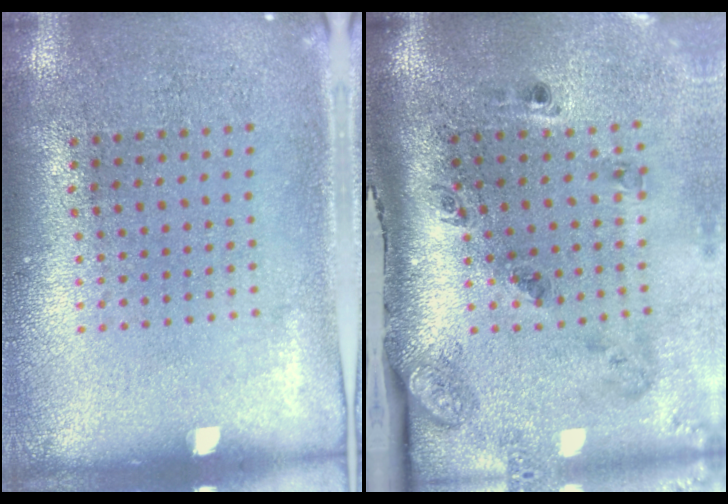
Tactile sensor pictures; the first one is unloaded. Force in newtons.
{"total": 2.5, "press": 1.7, "slide": 1.8}